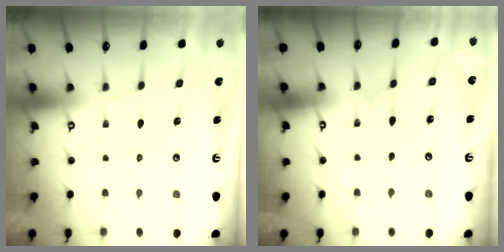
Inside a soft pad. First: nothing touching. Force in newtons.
{"total": 3.6, "press": 3.6, "slide": 0.3}